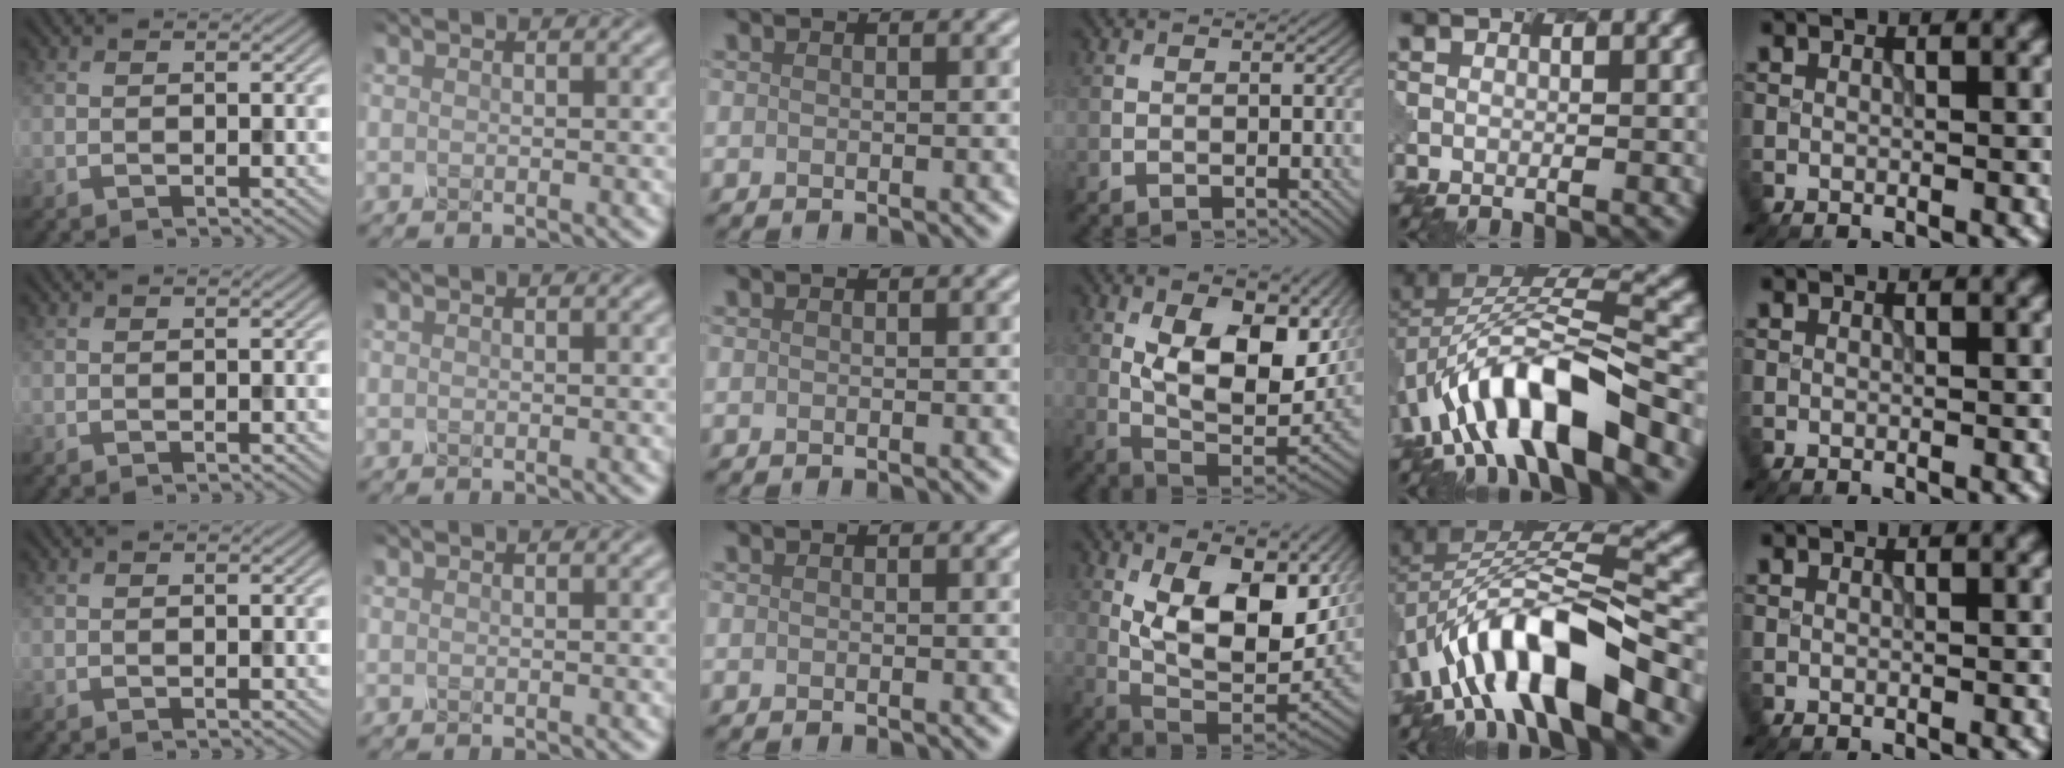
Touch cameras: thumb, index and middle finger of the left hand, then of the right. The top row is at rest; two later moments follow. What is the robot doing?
{"motion": "unscrew", "object": "spray bottle"}